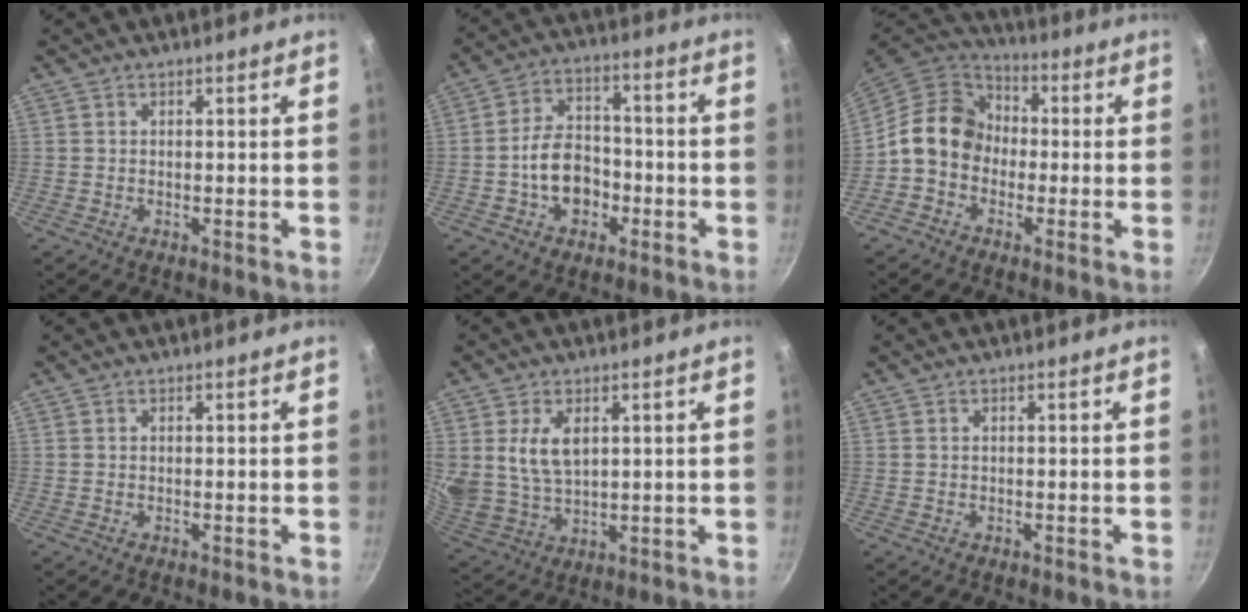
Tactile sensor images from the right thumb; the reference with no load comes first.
{"total": 10.3, "force": [-2.9, 7.5, 6.5], "torque": [-0.081, 0.033, -0.054]}
{"total": 11.9, "force": [-0.9, 10.0, 6.5], "torque": [-0.074, 0.036, -0.040]}
{"total": 0.0}
{"total": 9.9, "force": [2.9, 6.3, 7.0], "torque": [-0.124, -0.027, 0.069]}
{"total": 0.0}